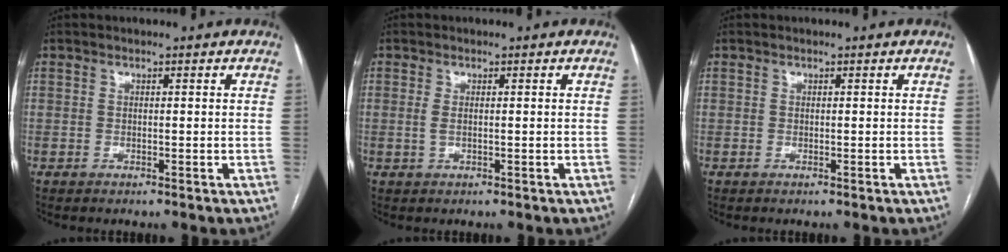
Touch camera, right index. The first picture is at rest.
{"total": 1.3, "force": [0.0, 0.3, 1.2], "torque": [-0.030, 0.001, 0.002]}
{"total": 0.0}